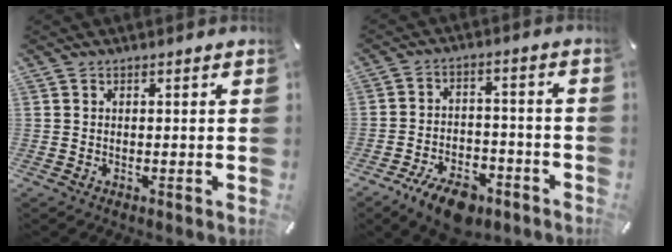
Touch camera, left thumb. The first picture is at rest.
{"total": 9.3, "force": [-6.3, 4.8, 4.9], "torque": [-0.080, 0.042, -0.109]}